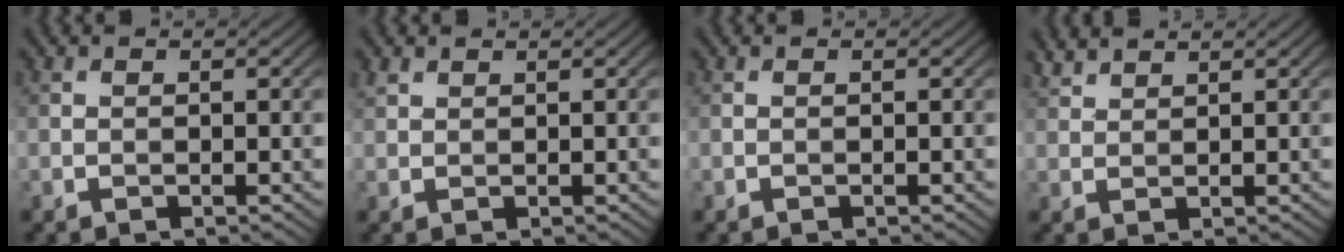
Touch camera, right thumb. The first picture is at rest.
{"total": 1.3, "force": [0.9, 0.7, 0.5], "torque": [-0.014, 0.003, 0.022]}
{"total": 0.0}
{"total": 2.1, "force": [2.0, 0.5, 0.6], "torque": [-0.018, 0.005, 0.046]}